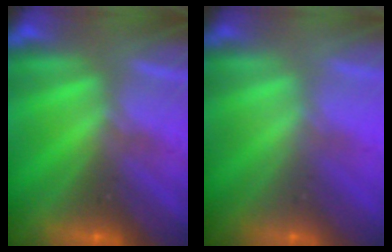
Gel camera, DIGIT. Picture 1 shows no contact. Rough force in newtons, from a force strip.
{"total": 9.0}